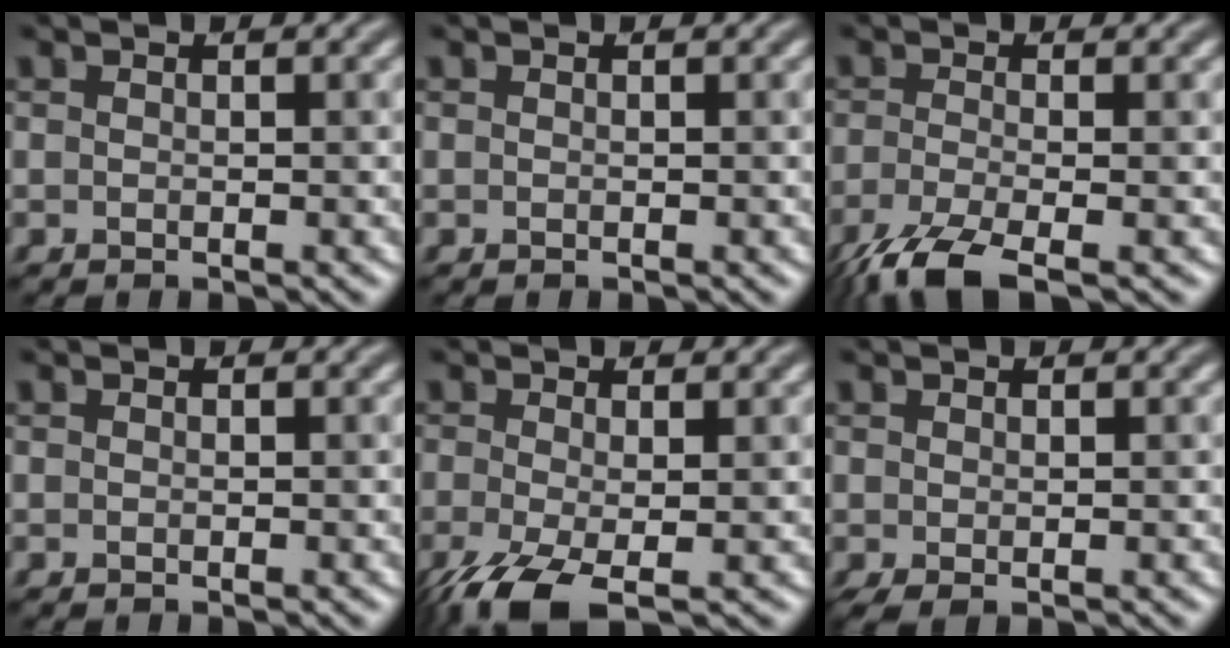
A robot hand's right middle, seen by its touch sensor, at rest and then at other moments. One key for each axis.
{"total": 0.0}
{"total": 5.6, "fx": -3.6, "fy": 1.5, "fz": 4.0, "tx": -0.081, "ty": -0.016, "tz": -0.081}
{"total": 0.0}
{"total": 5.7, "fx": -2.6, "fy": 2.1, "fz": 4.5, "tx": -0.107, "ty": -0.015, "tz": -0.053}
{"total": 1.0, "fx": -0.1, "fy": 0.3, "fz": 0.9, "tx": -0.024, "ty": -0.003, "tz": -0.001}